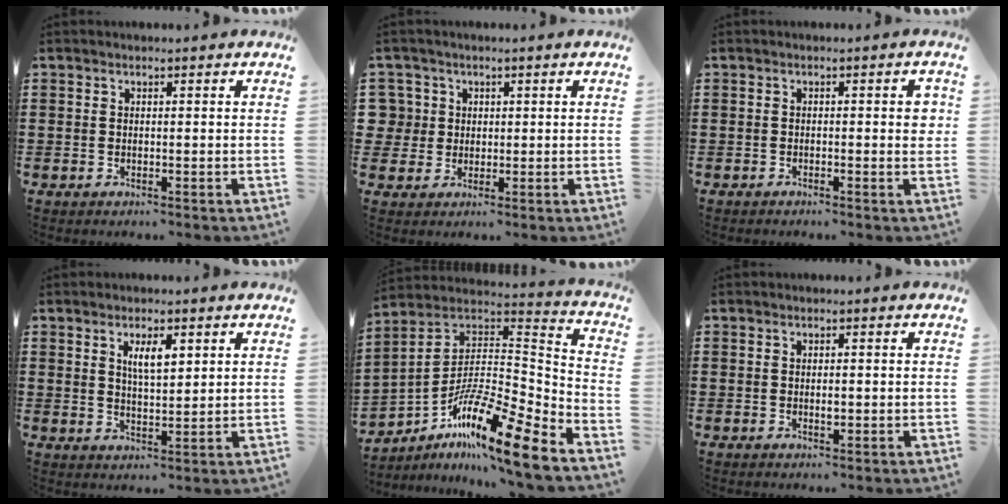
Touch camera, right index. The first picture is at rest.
{"total": 4.0, "force": [0.7, 3.9, 0.4], "torque": [-0.028, 0.014, 0.012]}
{"total": 2.1, "force": [-0.6, 0.3, 2.0], "torque": [-0.026, -0.005, -0.014]}
{"total": 4.0, "force": [1.8, 1.4, 3.3], "torque": [-0.061, 0.004, 0.028]}
{"total": 14.2, "force": [-10.3, 1.5, 9.7], "torque": [-0.171, 0.004, -0.194]}
{"total": 1.2, "force": [-0.1, 0.4, 1.1], "torque": [-0.022, -0.001, -0.001]}